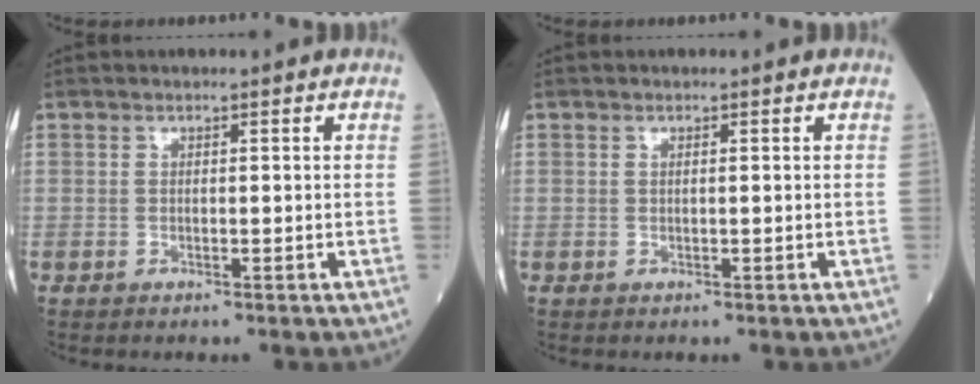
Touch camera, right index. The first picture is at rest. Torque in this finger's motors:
{"motor_torque": [0.01, 0.03, 0.03, 0.01]}